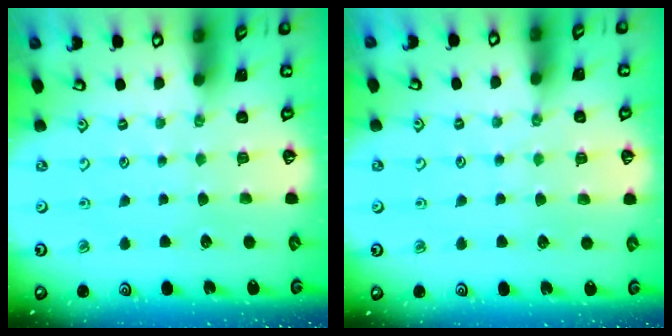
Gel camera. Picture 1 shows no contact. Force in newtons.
{"total": 4.4, "press": 4.4, "slide": 0.5}